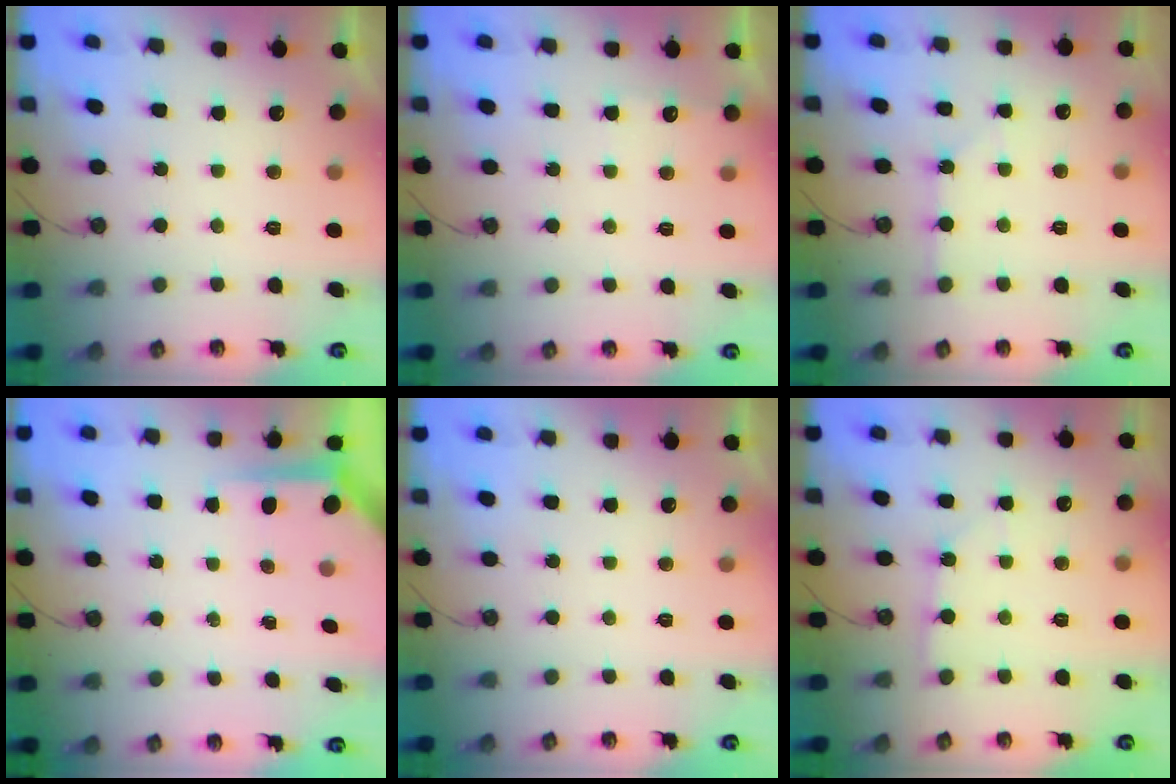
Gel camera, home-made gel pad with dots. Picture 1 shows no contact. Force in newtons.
{"total": 3.8, "press": 3.8, "slide": 0.5}
{"total": 1.5, "press": 1.5, "slide": 0.3}
{"total": 4.0, "press": 4.0, "slide": 0.3}
{"total": 0.0}
{"total": 2.8, "press": 2.8, "slide": 0.3}